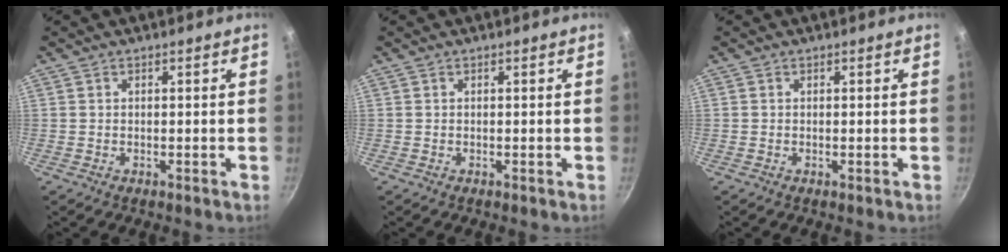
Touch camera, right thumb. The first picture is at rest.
{"total": 0.0}
{"total": 0.0}